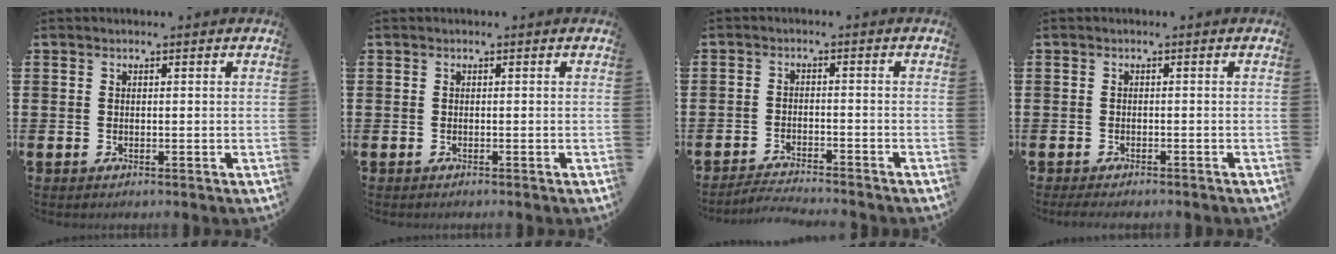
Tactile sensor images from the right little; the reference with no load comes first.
{"total": 0.0}
{"total": 2.5, "force": [-2.4, -0.2, 0.2], "torque": [-0.005, 0.002, -0.051]}
{"total": 1.0, "force": [-0.8, 0.1, 0.4], "torque": [-0.009, -0.002, -0.017]}